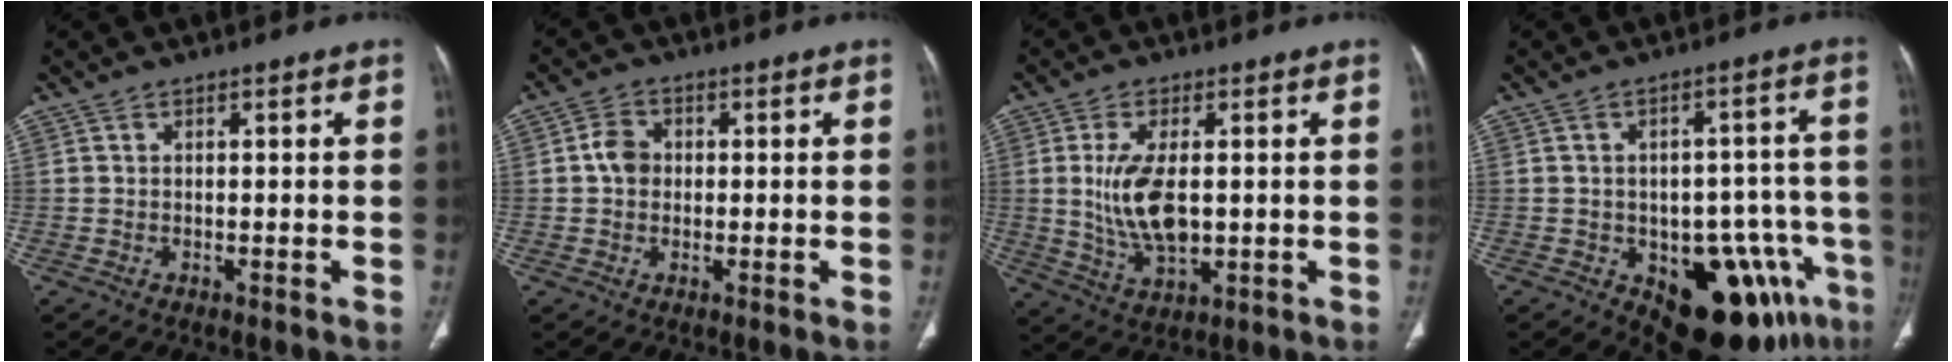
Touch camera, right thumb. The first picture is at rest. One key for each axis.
{"total": 4.1, "fx": 0.2, "fy": 3.4, "fz": 2.3, "tx": -0.034, "ty": 0.009, "tz": -0.002}
{"total": 10.6, "fx": 0.5, "fy": 5.2, "fz": 9.2, "tx": -0.183, "ty": -0.013, "tz": 0.021}
{"total": 17.1, "fx": -8.2, "fy": 8.6, "fz": 12.4, "tx": -0.088, "ty": 0.042, "tz": -0.094}